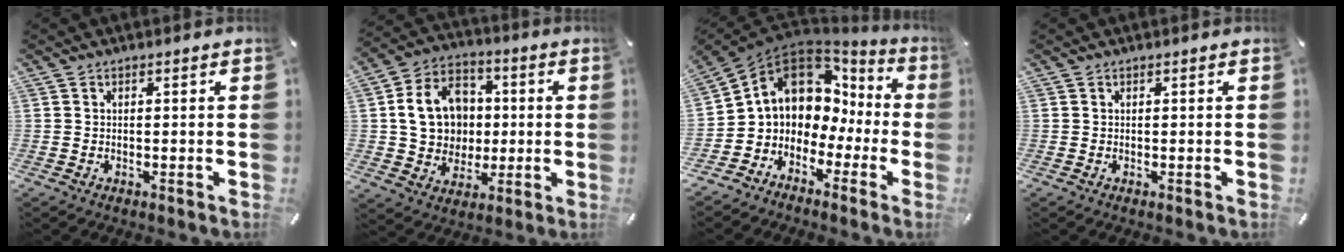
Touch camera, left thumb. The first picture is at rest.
{"total": 14.2, "force": [0.5, 12.5, 6.8], "torque": [-0.126, 0.016, 0.015]}
{"total": 9.9, "force": [3.2, 8.4, 4.1], "torque": [-0.100, -0.023, 0.058]}
{"total": 0.0}